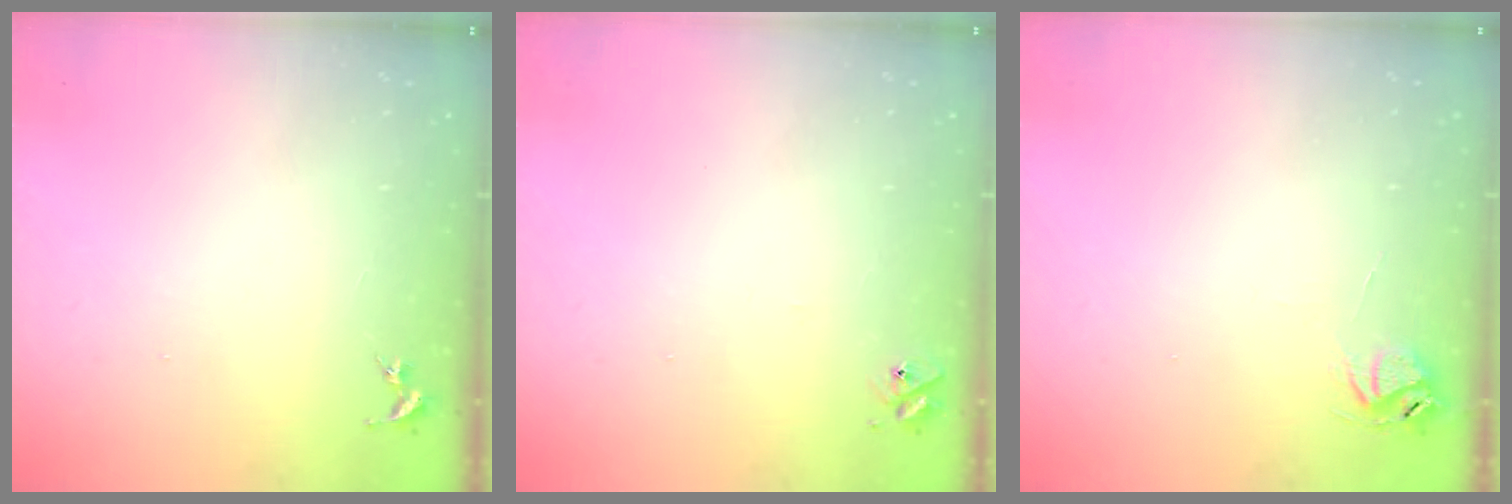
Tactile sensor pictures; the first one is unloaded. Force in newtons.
{"total": 4.5, "press": 4.5, "slide": 0.6}
{"total": 5.8, "press": 5.7, "slide": 0.6}